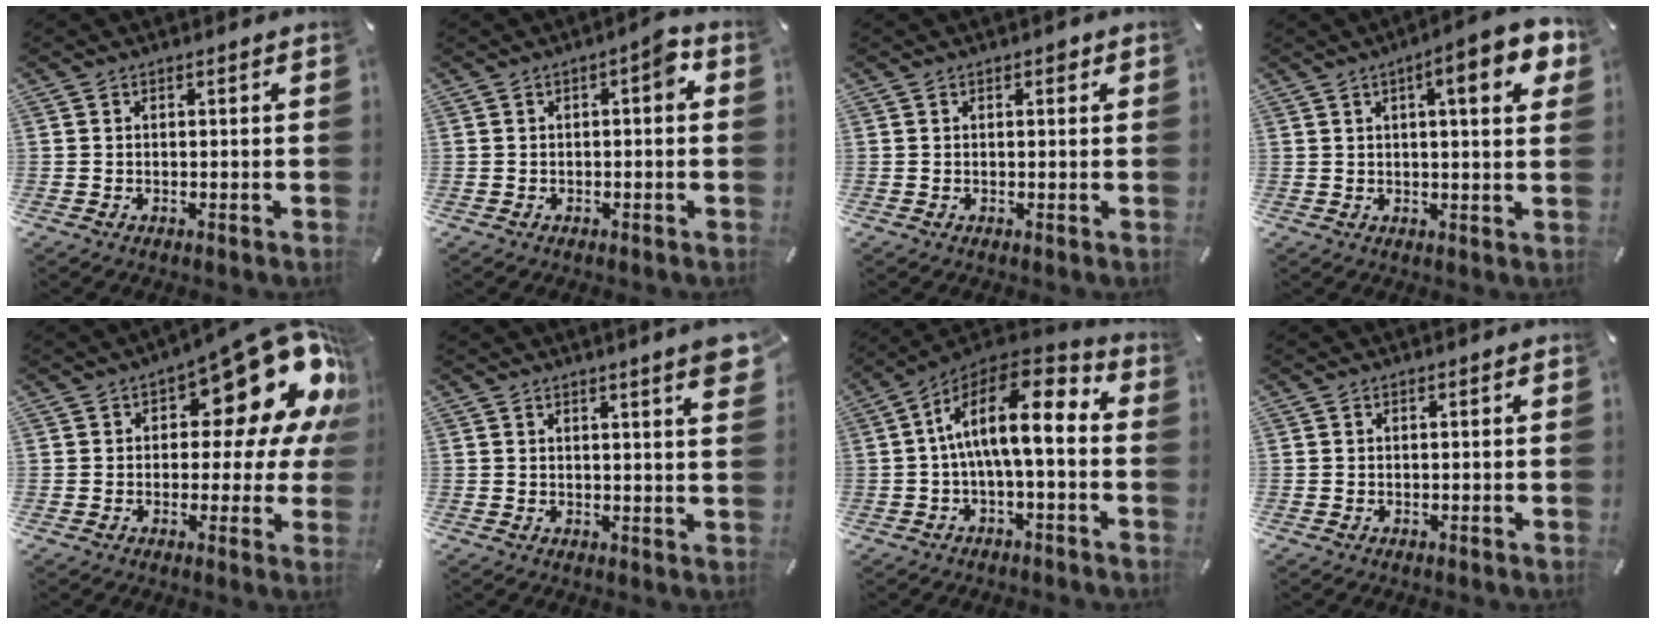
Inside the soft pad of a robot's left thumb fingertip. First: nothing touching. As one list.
[{"total": 4.3, "force": [-0.3, 1.6, 4.0], "torque": [-0.059, 0.011, -0.012]}, {"total": 0.9, "force": [0.3, 0.5, 0.7], "torque": [-0.006, 0.002, 0.002]}, {"total": 10.7, "force": [4.7, 2.5, 9.3], "torque": [-0.125, -0.020, 0.067]}, {"total": 20.2, "force": [10.4, 9.3, 14.6], "torque": [-0.176, -0.079, 0.169]}, {"total": 5.1, "force": [3.0, 0.4, 4.0], "torque": [-0.059, -0.018, 0.048]}, {"total": 15.2, "force": [0.9, 6.2, 13.8], "torque": [-0.249, -0.011, 0.016]}, {"total": 0.0}]